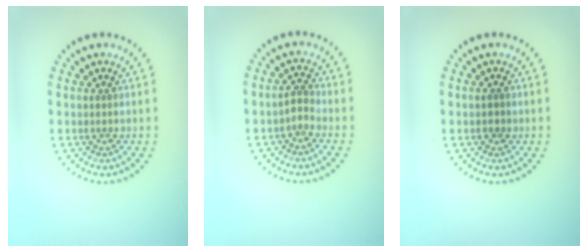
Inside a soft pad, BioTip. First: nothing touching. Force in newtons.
{"total": 1.2, "press": 1.0, "slide": 0.7}
{"total": 1.0, "press": 1.0, "slide": 0.1}